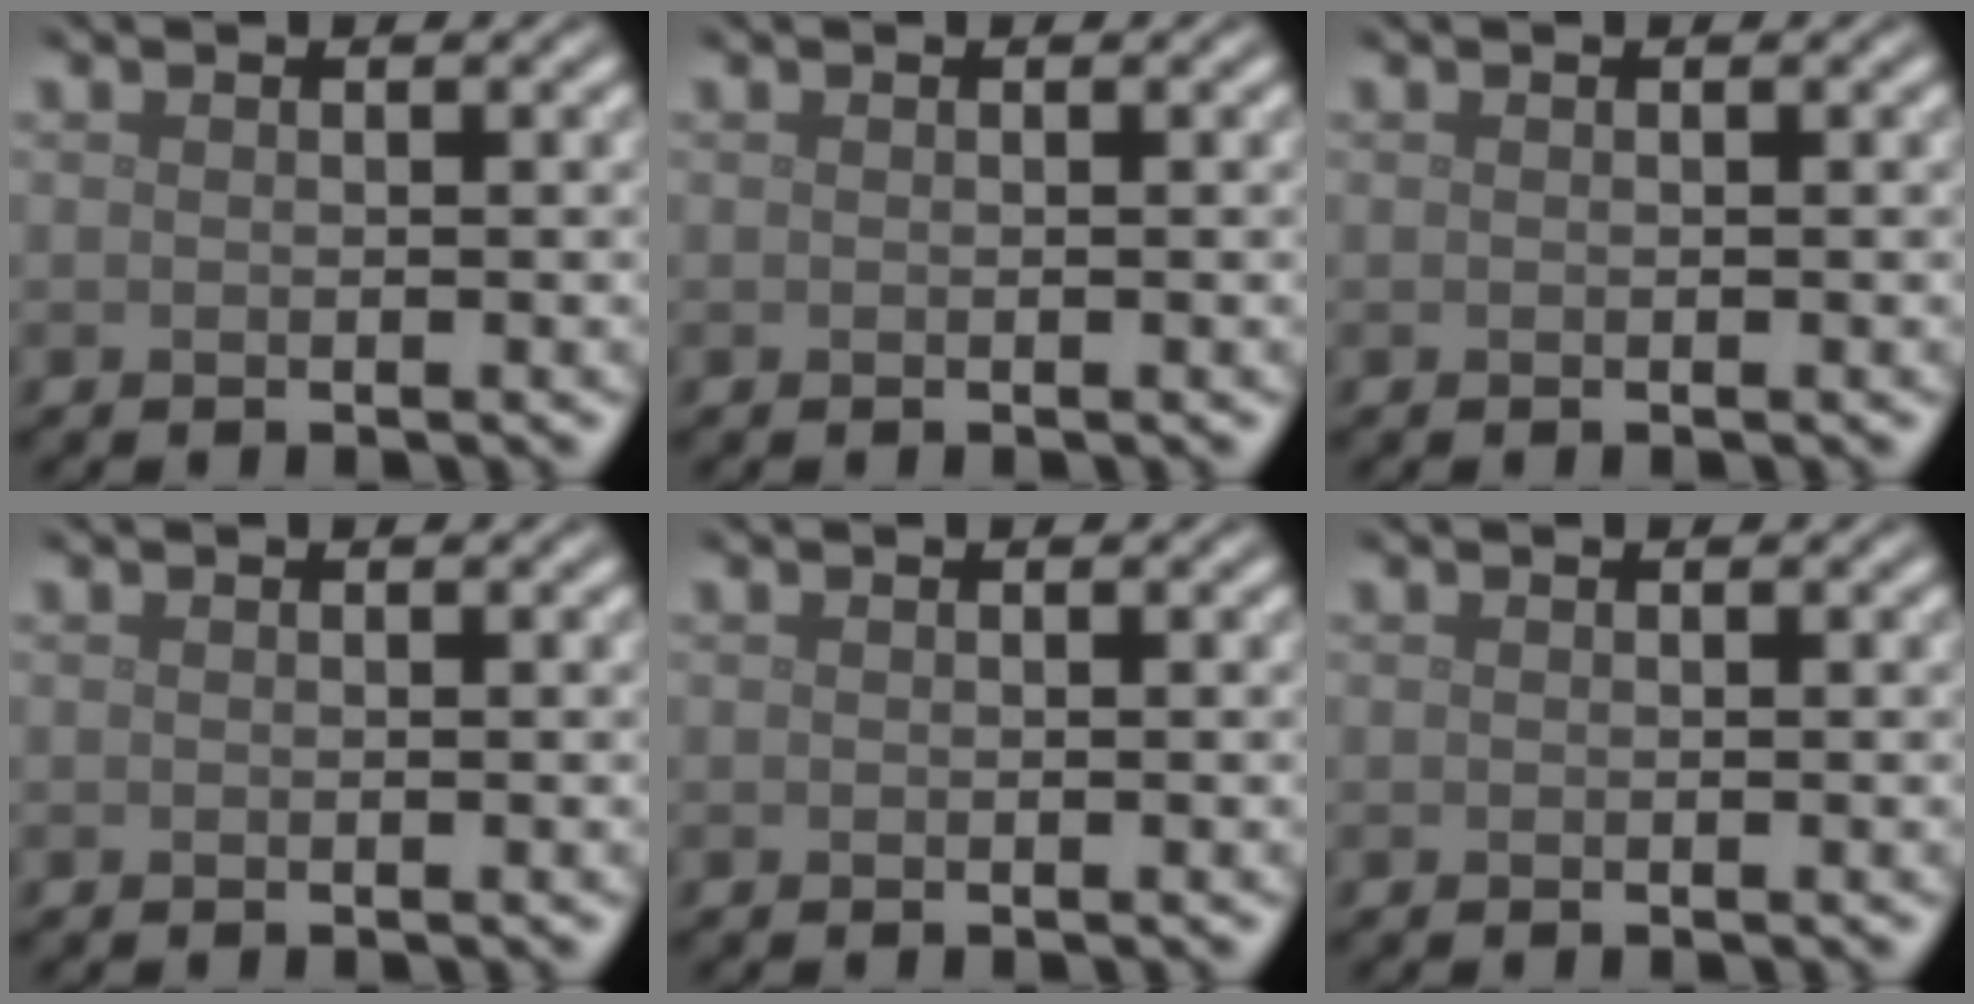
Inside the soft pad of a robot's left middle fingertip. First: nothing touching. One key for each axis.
{"total": 0.0}
{"total": 0.0}
{"total": 0.0}
{"total": 0.0}
{"total": 0.0}